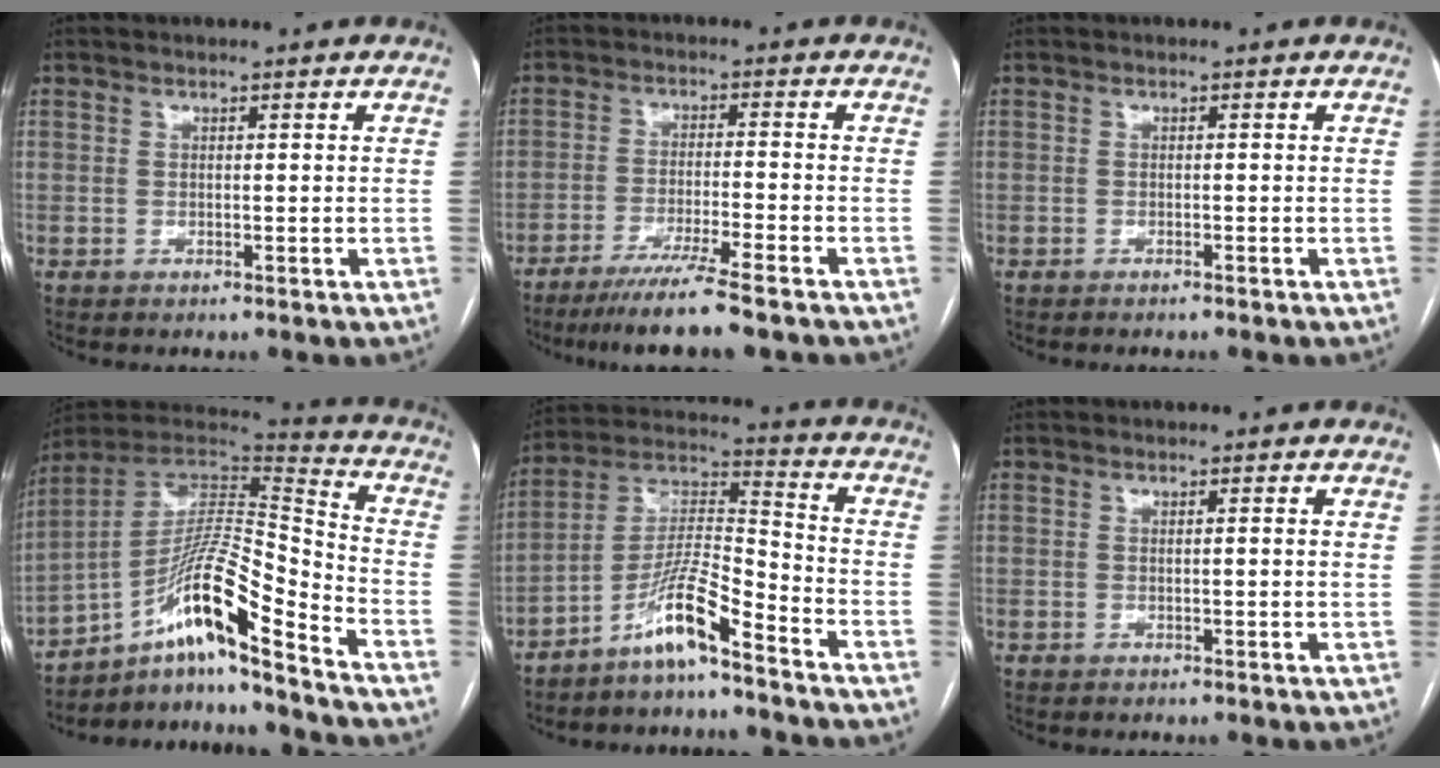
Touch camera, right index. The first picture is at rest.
{"total": 9.5, "force": [-7.4, -0.9, 5.8], "torque": [-0.086, -0.028, -0.122]}
{"total": 1.0, "force": [-0.9, -0.1, 0.4], "torque": [-0.009, -0.001, -0.013]}
{"total": 16.1, "force": [-10.2, 0.6, 12.4], "torque": [-0.229, 0.020, -0.175]}
{"total": 9.8, "force": [-6.9, 0.5, 6.9], "torque": [-0.142, 0.009, -0.133]}
{"total": 1.0, "force": [0.3, 0.0, 1.0], "torque": [-0.016, 0.003, 0.003]}